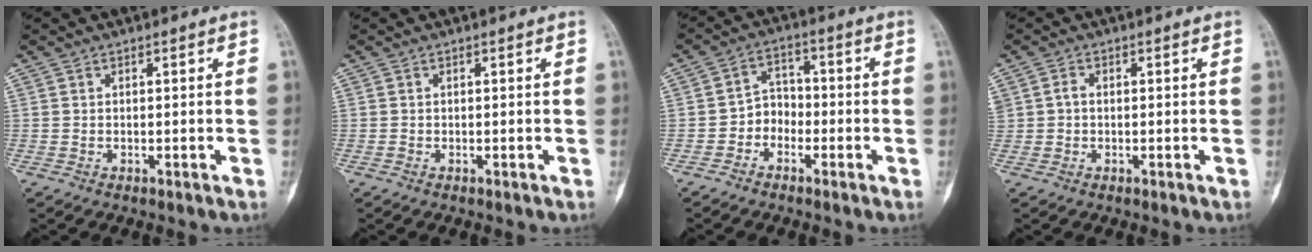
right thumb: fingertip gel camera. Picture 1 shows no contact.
{"total": 0.0}
{"total": 4.8, "force": [-2.3, 3.9, 1.8], "torque": [0.004, 0.027, -0.053]}
{"total": 1.6, "force": [-0.1, 1.3, 0.9], "torque": [-0.010, 0.004, -0.002]}